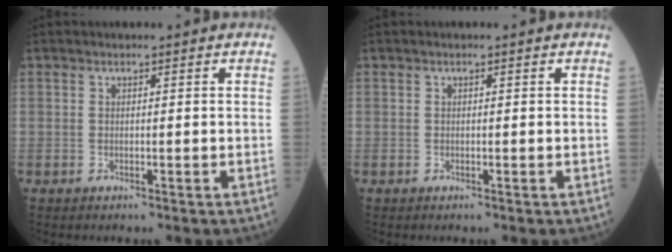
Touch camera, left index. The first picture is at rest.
{"total": 0.0}